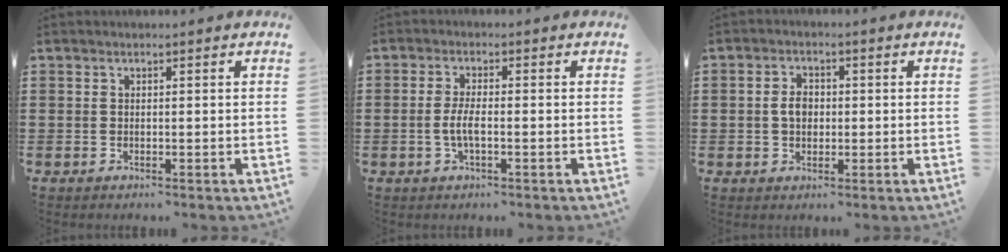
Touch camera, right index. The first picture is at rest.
{"total": 3.4, "force": [-0.8, 0.8, 3.2], "torque": [-0.077, -0.005, -0.023]}
{"total": 3.1, "force": [-0.1, 2.1, 2.2], "torque": [-0.047, 0.008, -0.003]}